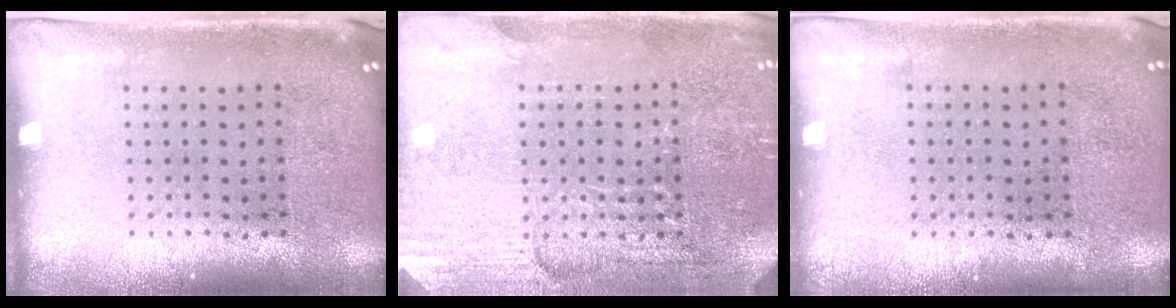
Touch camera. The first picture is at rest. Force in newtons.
{"total": 3.1, "press": 3.1, "slide": 0.3}
{"total": 0.0}